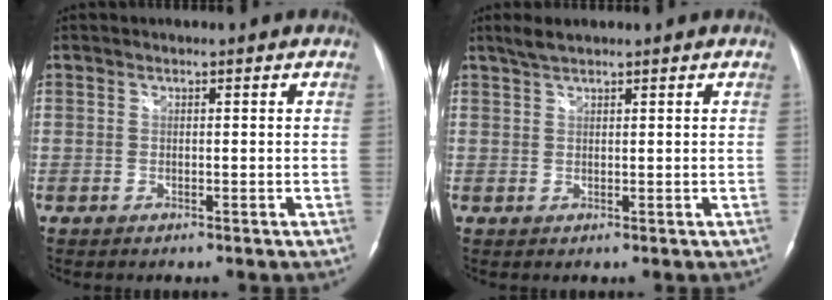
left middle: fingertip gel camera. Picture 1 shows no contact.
{"total": 2.2, "force": [1.9, 0.3, 1.1], "torque": [-0.029, 0.008, 0.039]}